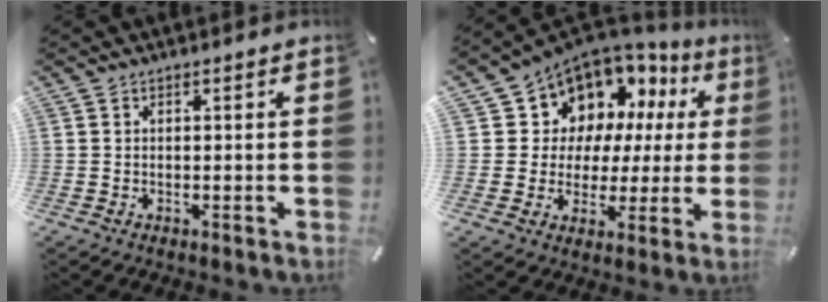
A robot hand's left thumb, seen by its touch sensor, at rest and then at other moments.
{"total": 10.6, "force": [6.8, 8.0, 1.3], "torque": [-0.040, -0.071, 0.128]}